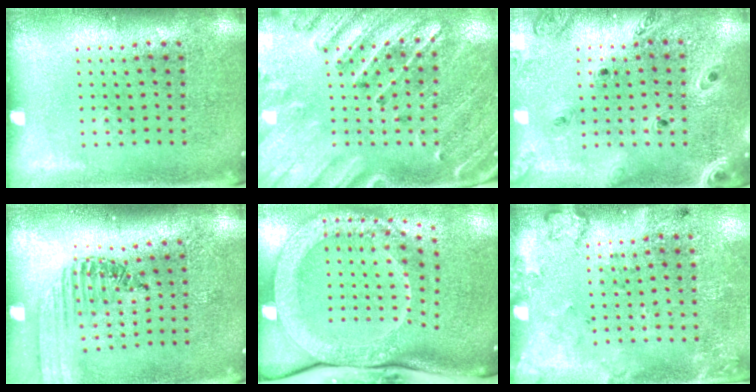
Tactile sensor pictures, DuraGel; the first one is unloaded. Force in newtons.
{"total": 2.8, "press": 2.6, "slide": 0.9}
{"total": 1.3, "press": 1.3, "slide": 0.2}
{"total": 1.4, "press": 1.4, "slide": 0.2}
{"total": 3.1, "press": 2.2, "slide": 2.2}
{"total": 2.0, "press": 1.3, "slide": 1.5}